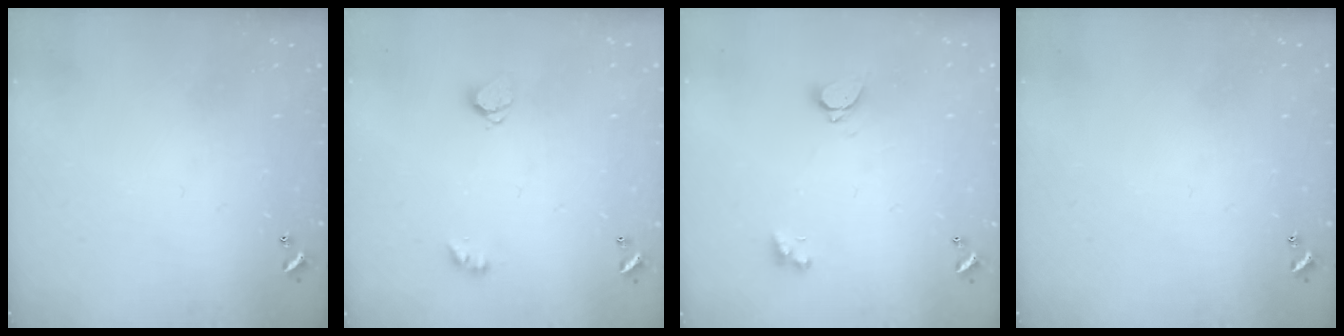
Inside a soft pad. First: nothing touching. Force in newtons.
{"total": 3.3, "press": 3.3, "slide": 0.2}
{"total": 2.3, "press": 2.2, "slide": 0.7}
{"total": 0.0}